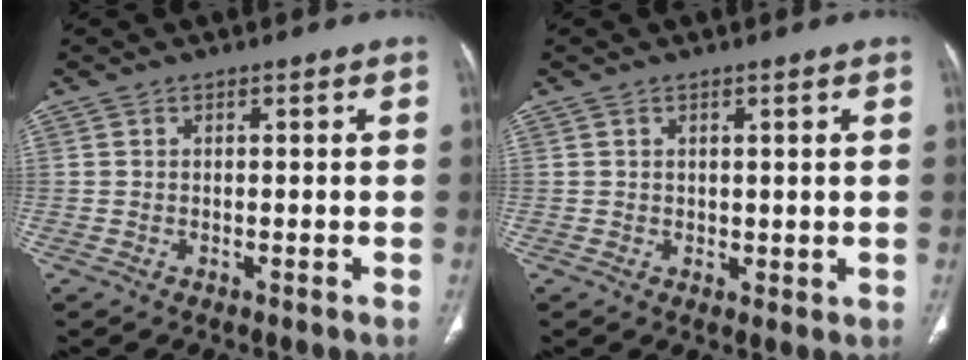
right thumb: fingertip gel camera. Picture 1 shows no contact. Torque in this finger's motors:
{"motor_torque": [0.04, -0.05, 0.06, 0.44, -0.05]}